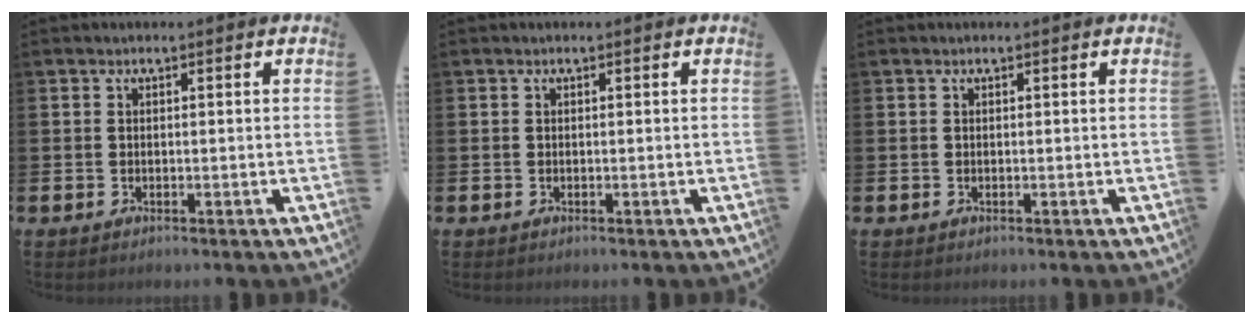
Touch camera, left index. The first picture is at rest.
{"total": 0.0}
{"total": 0.0}